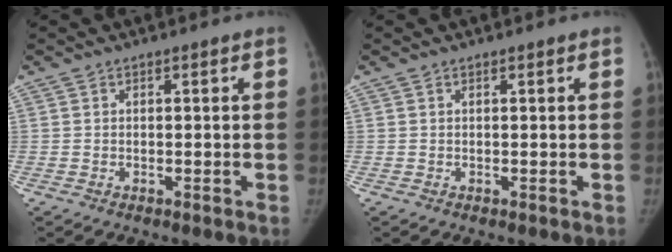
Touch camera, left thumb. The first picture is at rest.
{"total": 0.0}